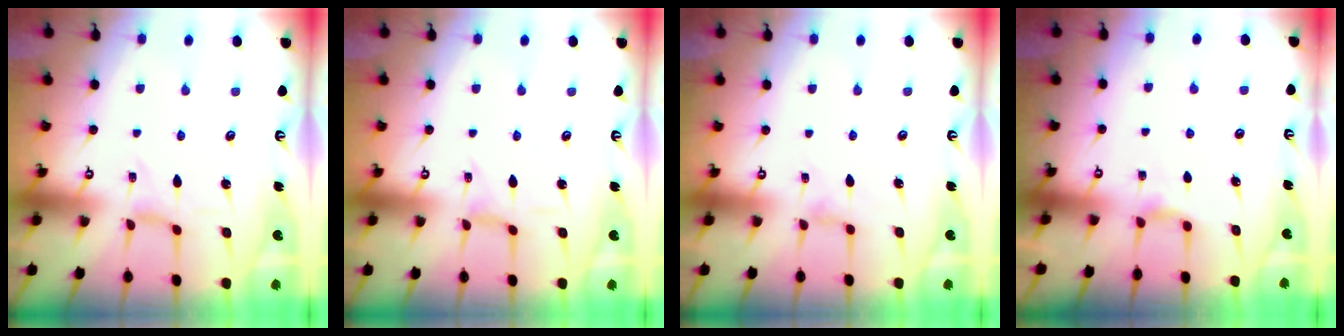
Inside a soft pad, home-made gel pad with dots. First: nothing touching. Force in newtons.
{"total": 0.9, "press": 0.9, "slide": 0.3}
{"total": 1.8, "press": 1.7, "slide": 0.4}
{"total": 2.6, "press": 2.5, "slide": 0.4}